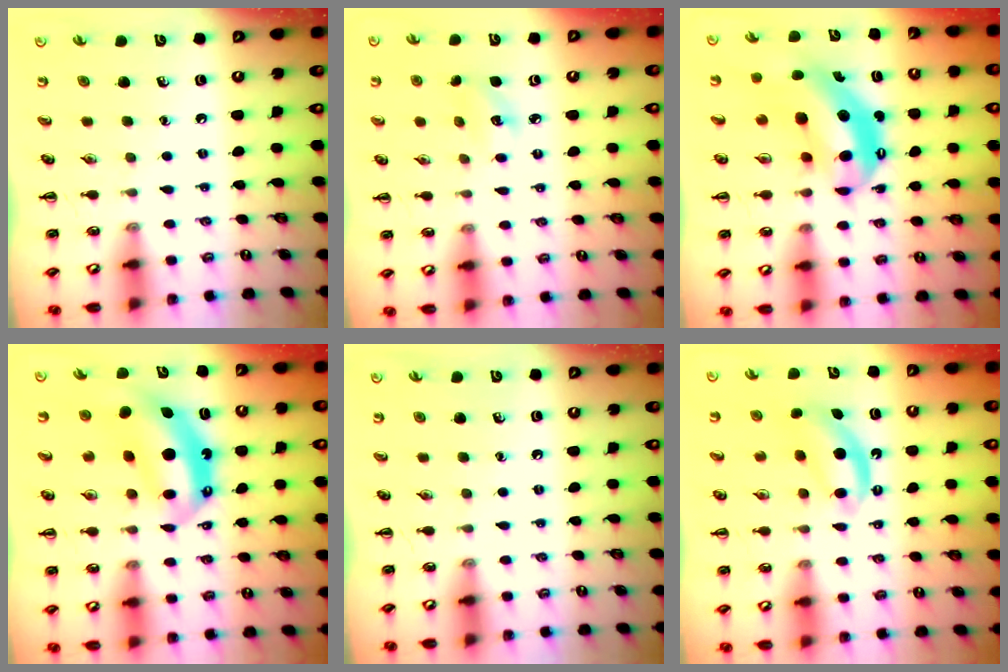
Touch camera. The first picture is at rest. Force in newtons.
{"total": 3.5, "press": 3.4, "slide": 0.8}
{"total": 8.1, "press": 7.8, "slide": 1.9}
{"total": 7.9, "press": 7.7, "slide": 1.6}
{"total": 0.0}
{"total": 5.8, "press": 5.6, "slide": 1.3}